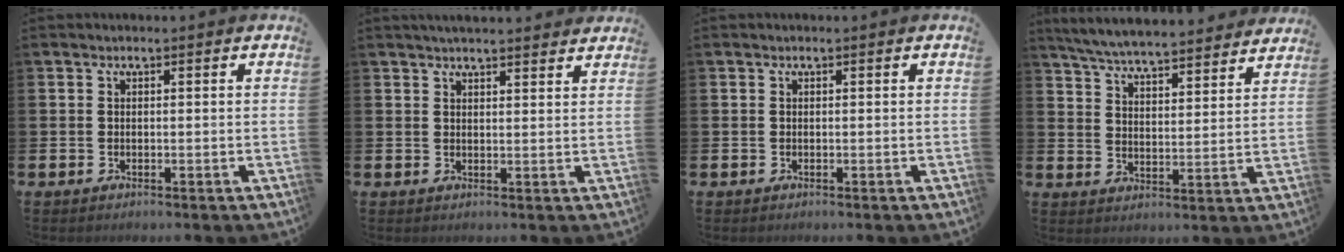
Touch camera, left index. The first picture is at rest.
{"total": 3.1, "force": [3.1, 0.1, 0.5], "torque": [-0.014, -0.012, 0.057]}
{"total": 0.0}
{"total": 6.4, "force": [6.3, 0.3, 1.2], "torque": [-0.053, -0.044, 0.112]}